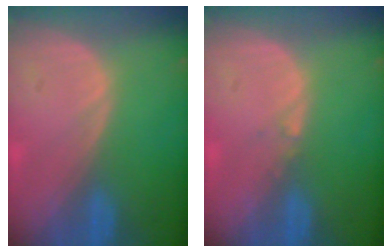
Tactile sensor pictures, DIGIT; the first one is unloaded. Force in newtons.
{"total": 0.6, "press": 0.5, "slide": 0.4}